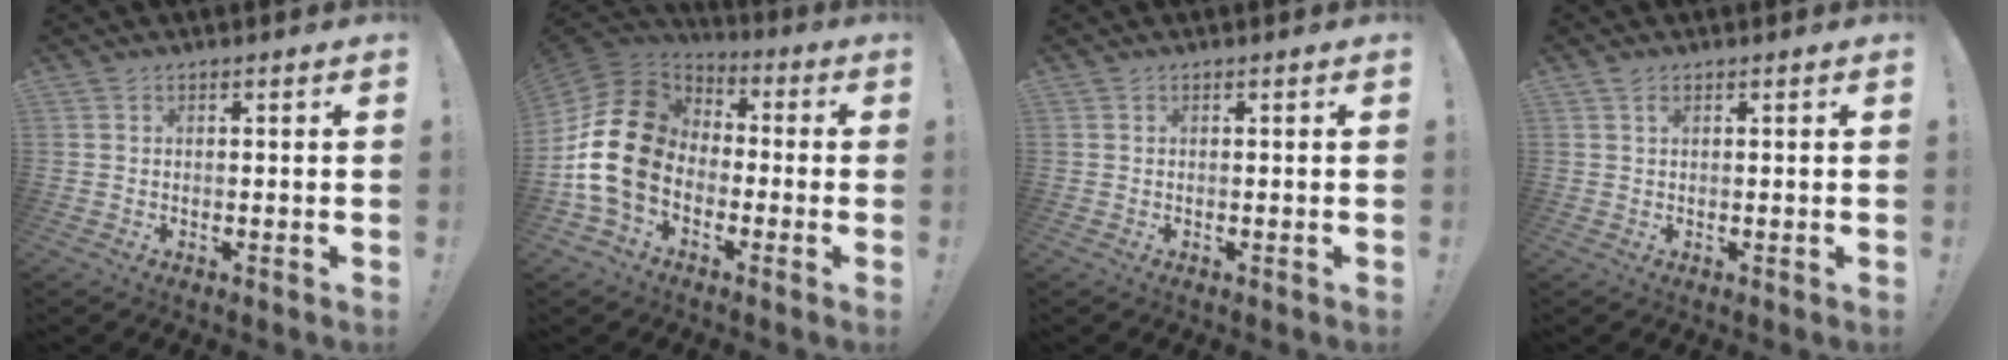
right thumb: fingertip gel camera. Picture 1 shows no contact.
{"total": 19.2, "force": [-2.0, 14.4, 12.6], "torque": [-0.237, 0.028, -0.025]}
{"total": 0.0}
{"total": 0.9, "force": [0.5, 0.4, 0.6], "torque": [-0.008, 0.000, 0.009]}